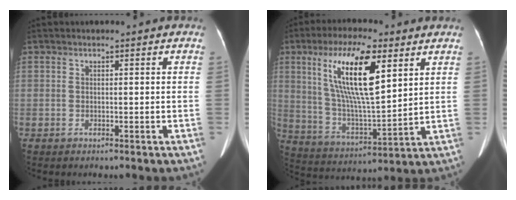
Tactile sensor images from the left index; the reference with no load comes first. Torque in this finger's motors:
{"motor_torque": [1.82, -0.32, 1.05, 0.21]}